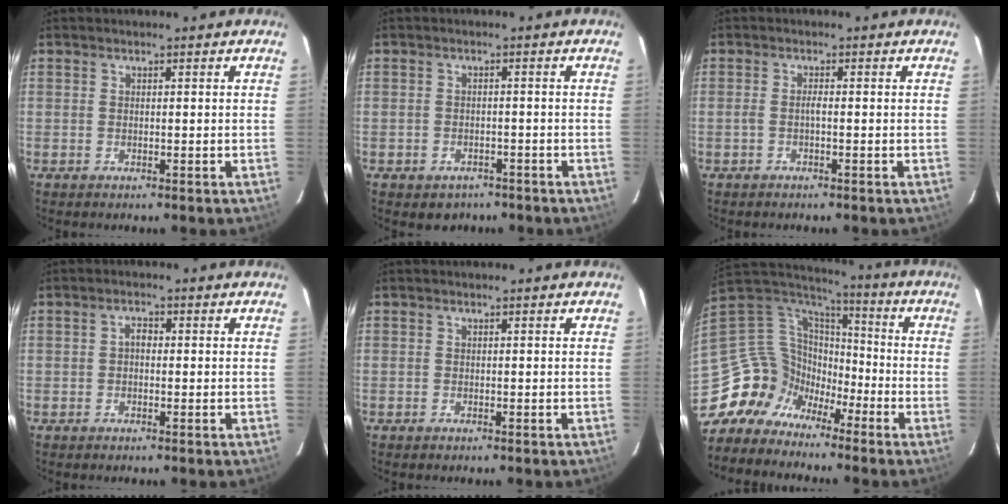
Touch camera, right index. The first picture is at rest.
{"total": 4.3, "force": [-2.9, 3.0, 1.0], "torque": [-0.026, 0.004, -0.033]}
{"total": 1.2, "force": [-0.5, 0.0, 1.0], "torque": [-0.021, 0.003, -0.012]}
{"total": 1.5, "force": [-0.2, 1.1, 1.0], "torque": [-0.019, 0.008, -0.007]}
{"total": 0.0}
{"total": 12.8, "force": [-8.8, 8.8, 3.0], "torque": [-0.076, 0.029, -0.173]}